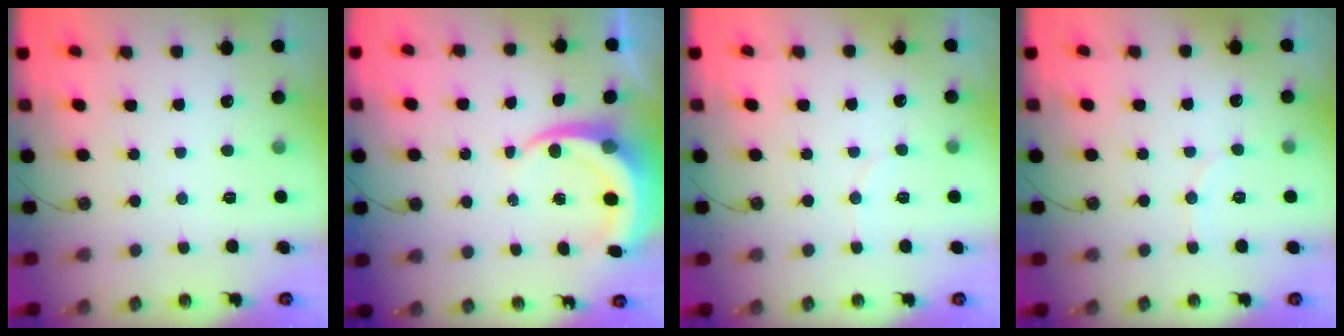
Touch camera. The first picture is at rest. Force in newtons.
{"total": 6.3, "press": 6.3, "slide": 0.8}
{"total": 2.7, "press": 2.6, "slide": 0.7}
{"total": 4.1, "press": 4.1, "slide": 0.8}